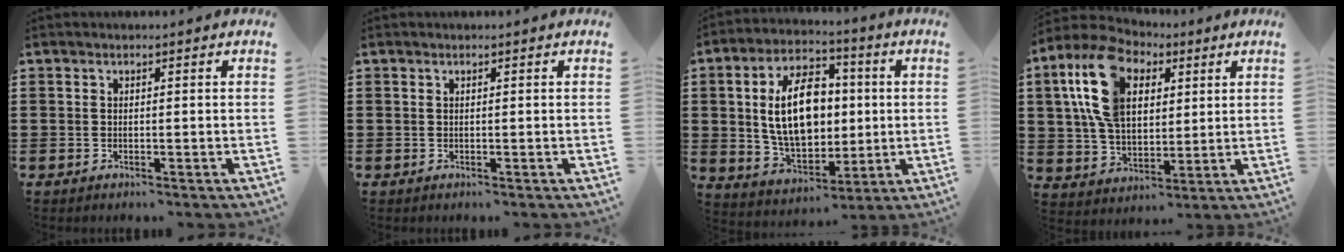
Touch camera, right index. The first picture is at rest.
{"total": 0.0}
{"total": 13.6, "force": [1.4, 8.3, 10.7], "torque": [-0.209, 0.011, 0.021]}
{"total": 13.6, "force": [5.0, 8.5, 9.4], "torque": [-0.225, 0.015, 0.086]}